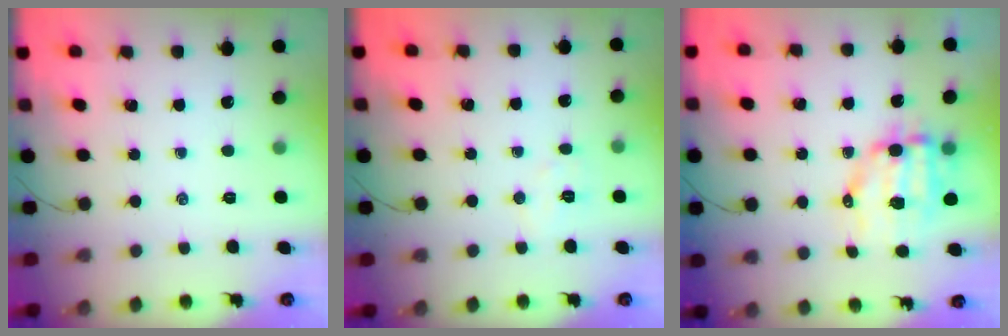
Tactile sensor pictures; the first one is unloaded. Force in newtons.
{"total": 4.1, "press": 4.0, "slide": 1.0}
{"total": 9.7, "press": 9.4, "slide": 2.1}